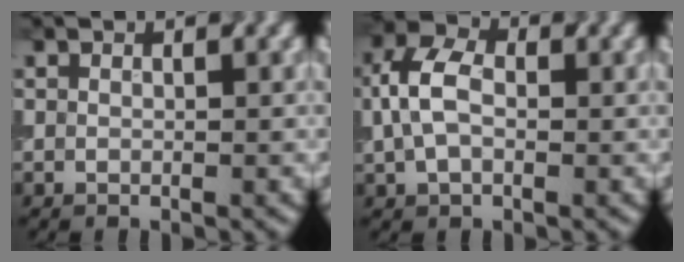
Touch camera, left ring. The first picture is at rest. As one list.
[{"total": 4.8, "force": [0.1, 3.1, 3.7], "torque": [-0.086, 0.015, 0.001]}]